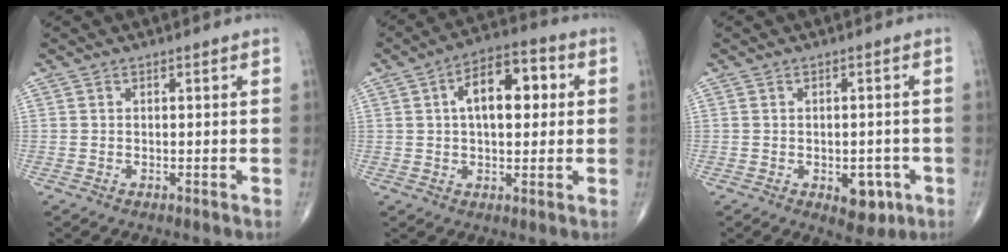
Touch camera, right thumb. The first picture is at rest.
{"total": 11.4, "force": [2.2, 6.0, 9.5], "torque": [-0.127, 0.021, 0.026]}
{"total": 5.3, "force": [-2.0, 3.0, 3.8], "torque": [-0.025, 0.004, -0.017]}